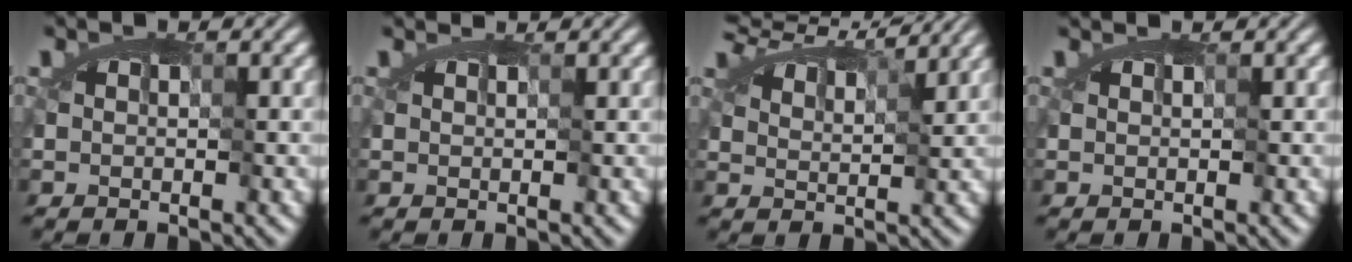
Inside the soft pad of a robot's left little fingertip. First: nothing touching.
{"total": 0.6, "force": [0.6, 0.1, -0.1], "torque": [-0.004, -0.003, 0.016]}
{"total": 6.2, "force": [5.4, 1.3, 2.7], "torque": [-0.073, 0.012, 0.068]}
{"total": 0.8, "force": [0.7, 0.3, 0.3], "torque": [-0.011, 0.001, 0.015]}